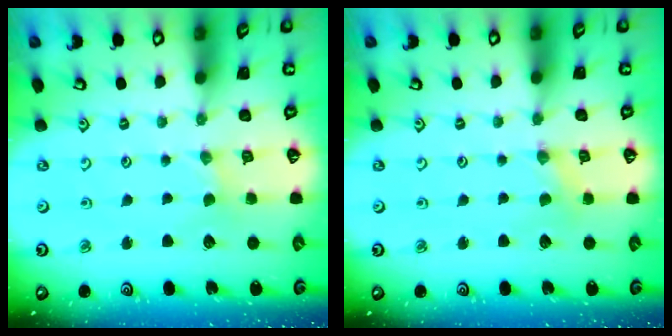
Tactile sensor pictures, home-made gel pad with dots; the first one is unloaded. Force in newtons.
{"total": 0.5, "press": 0.5, "slide": 0.2}